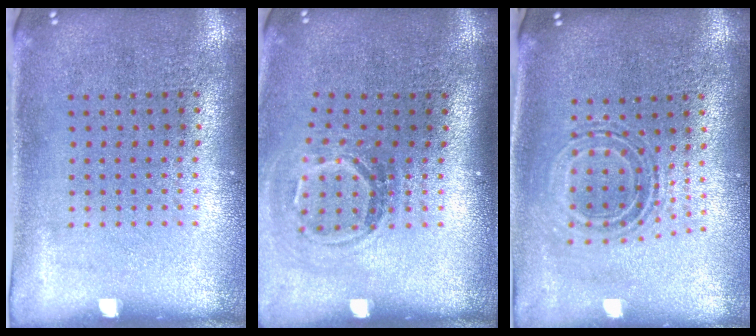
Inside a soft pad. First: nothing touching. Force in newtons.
{"total": 1.7, "press": 1.2, "slide": 1.3}
{"total": 0.7, "press": 0.7, "slide": 0.1}